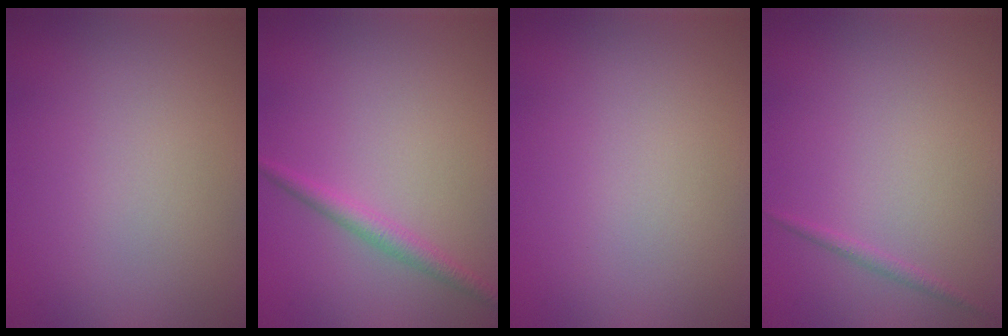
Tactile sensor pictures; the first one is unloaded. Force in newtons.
{"total": 1.8, "press": 1.8, "slide": 0.0}
{"total": 0.0}
{"total": 0.7, "press": 0.7, "slide": 0.0}